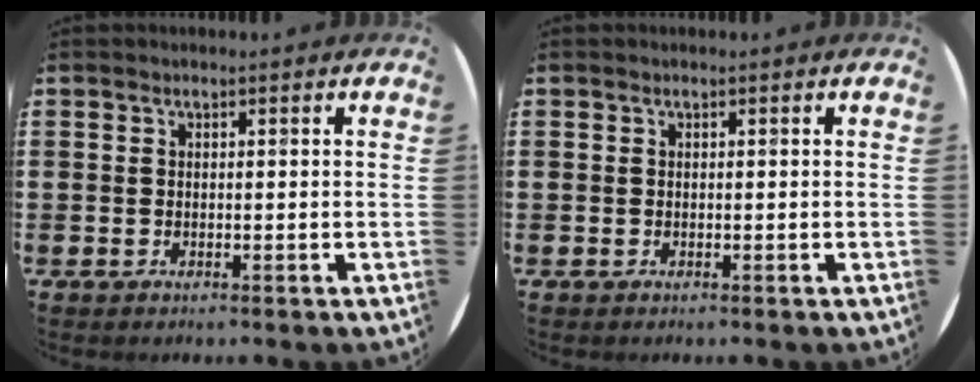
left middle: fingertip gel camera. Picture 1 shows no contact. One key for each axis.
{"total": 0.0}